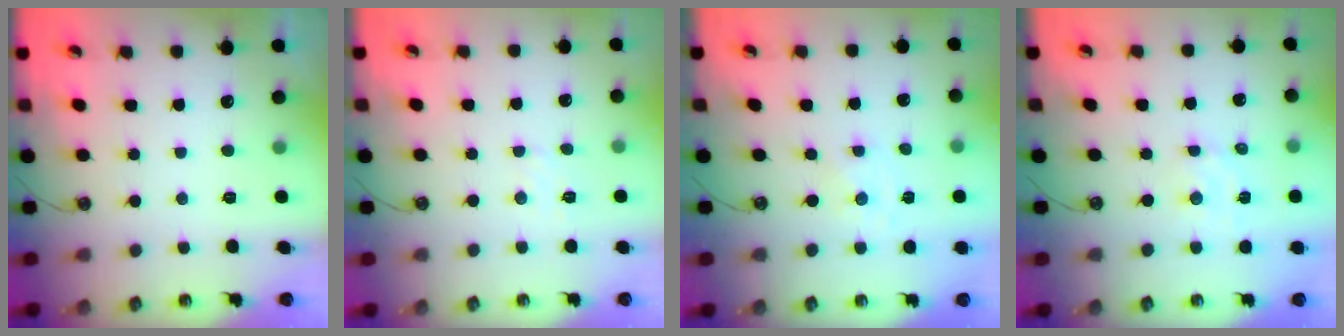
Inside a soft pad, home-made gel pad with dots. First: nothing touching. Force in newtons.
{"total": 4.8, "press": 4.8, "slide": 0.6}
{"total": 0.0}
{"total": 2.9, "press": 2.9, "slide": 0.6}